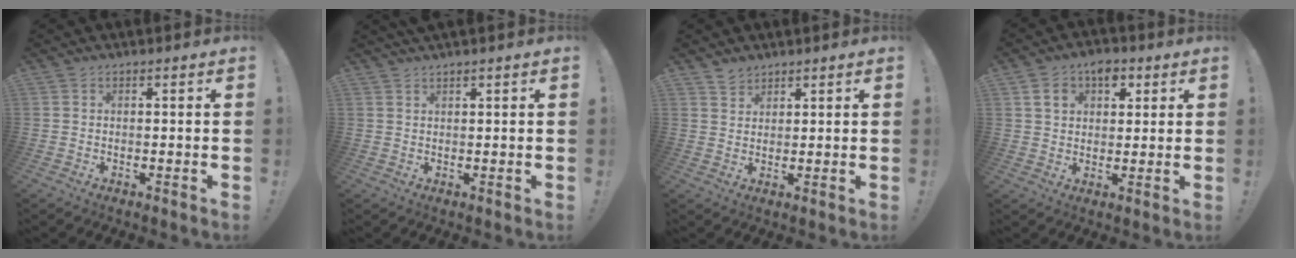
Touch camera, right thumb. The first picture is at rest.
{"total": 1.4, "force": [1.2, -0.1, 0.8], "torque": [-0.022, 0.001, 0.023]}
{"total": 3.1, "force": [2.8, 1.4, 0.2], "torque": [0.002, -0.019, 0.052]}
{"total": 8.4, "force": [3.7, 6.2, 4.2], "torque": [-0.055, -0.005, 0.069]}